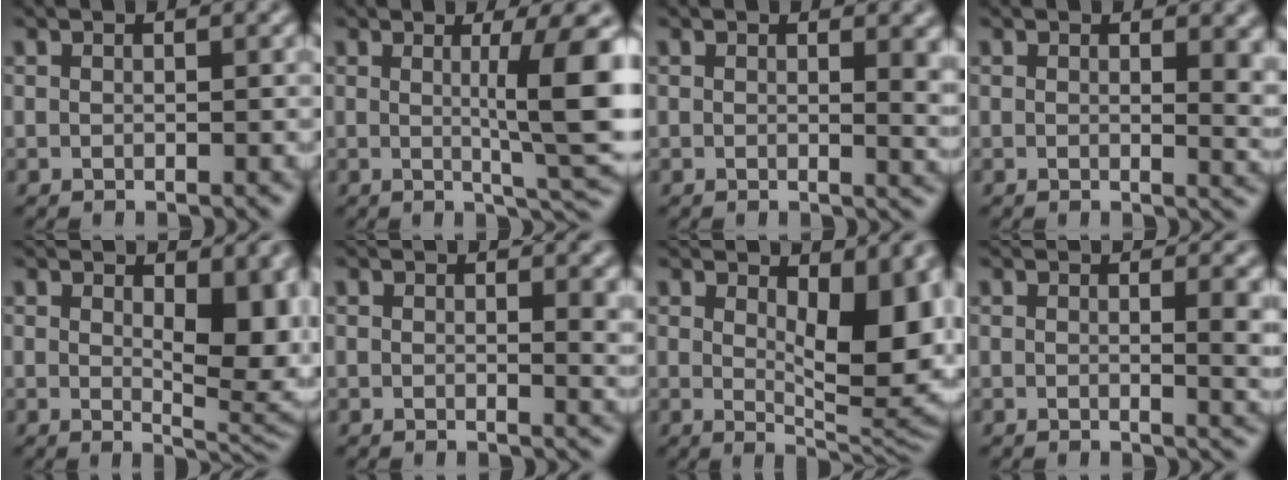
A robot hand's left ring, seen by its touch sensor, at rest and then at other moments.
{"total": 7.4, "force": [0.8, 1.4, 7.3], "torque": [-0.090, -0.005, 0.013]}
{"total": 3.0, "force": [0.8, 1.1, 2.7], "torque": [-0.023, 0.000, 0.011]}
{"total": 3.3, "force": [0.9, 1.3, 3.0], "torque": [-0.027, -0.006, 0.013]}
{"total": 8.2, "force": [1.1, 3.8, 7.2], "torque": [-0.088, -0.010, 0.028]}
{"total": 2.4, "force": [0.7, 0.8, 2.1], "torque": [-0.021, -0.003, 0.009]}
{"total": 9.3, "force": [2.3, 3.9, 8.2], "torque": [-0.093, -0.008, 0.038]}
{"total": 4.0, "force": [0.8, 1.6, 3.6], "torque": [-0.025, -0.001, 0.012]}